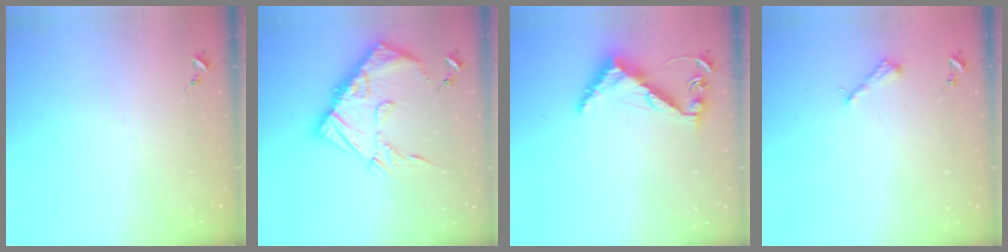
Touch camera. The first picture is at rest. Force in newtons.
{"total": 16.8, "press": 16.7, "slide": 1.7}
{"total": 7.3, "press": 7.3, "slide": 0.6}
{"total": 4.2, "press": 4.1, "slide": 0.6}